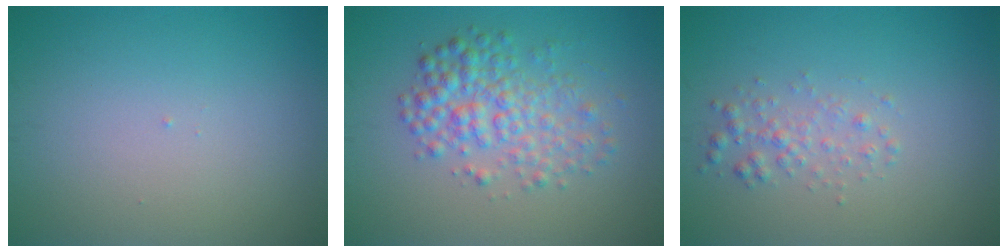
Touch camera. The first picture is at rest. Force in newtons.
{"total": 4.3, "press": 4.3, "slide": 0.1}
{"total": 1.7, "press": 1.7, "slide": 0.0}